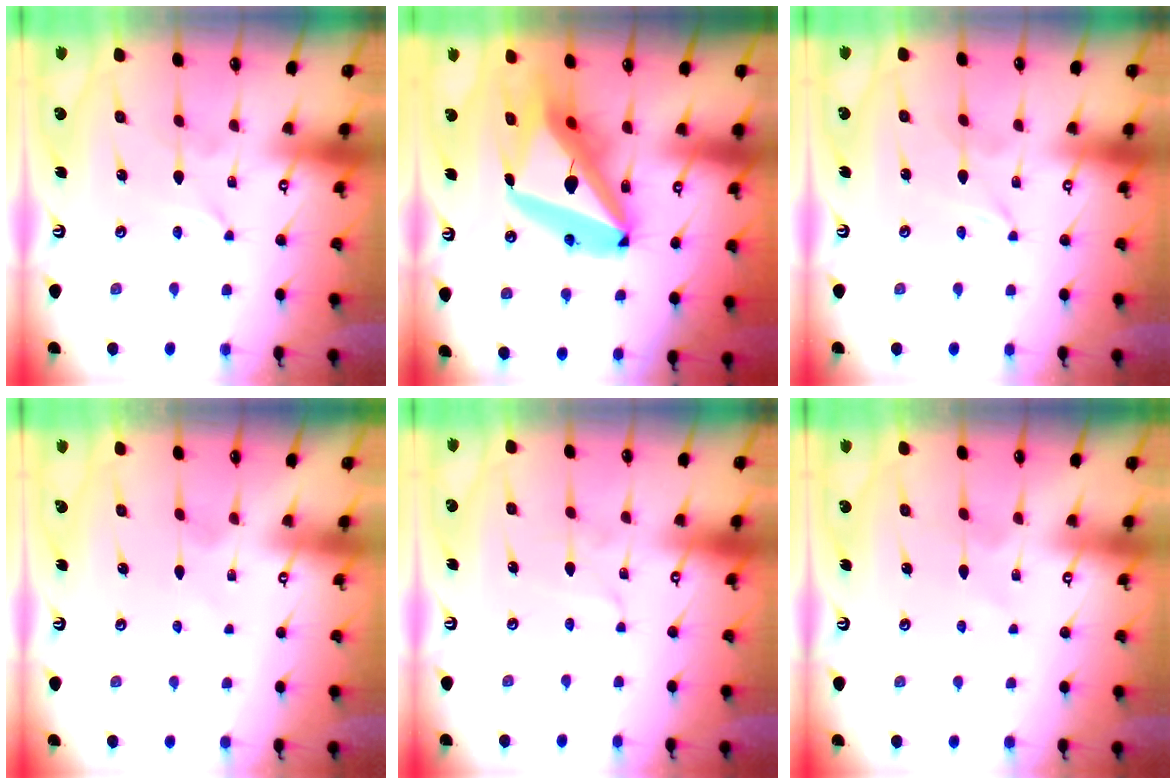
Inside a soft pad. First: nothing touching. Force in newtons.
{"total": 23.0, "press": 22.9, "slide": 2.5}
{"total": 0.0}
{"total": 1.7, "press": 1.7, "slide": 0.2}
{"total": 0.9, "press": 0.9, "slide": 0.1}
{"total": 4.2, "press": 4.1, "slide": 0.6}